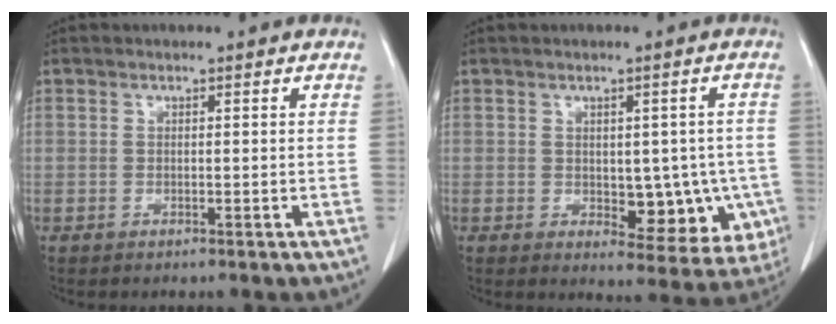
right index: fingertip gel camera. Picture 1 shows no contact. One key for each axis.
{"total": 9.6, "fx": -1.6, "fy": 4.9, "fz": 8.0, "tx": -0.077, "ty": 0.006, "tz": -0.007}